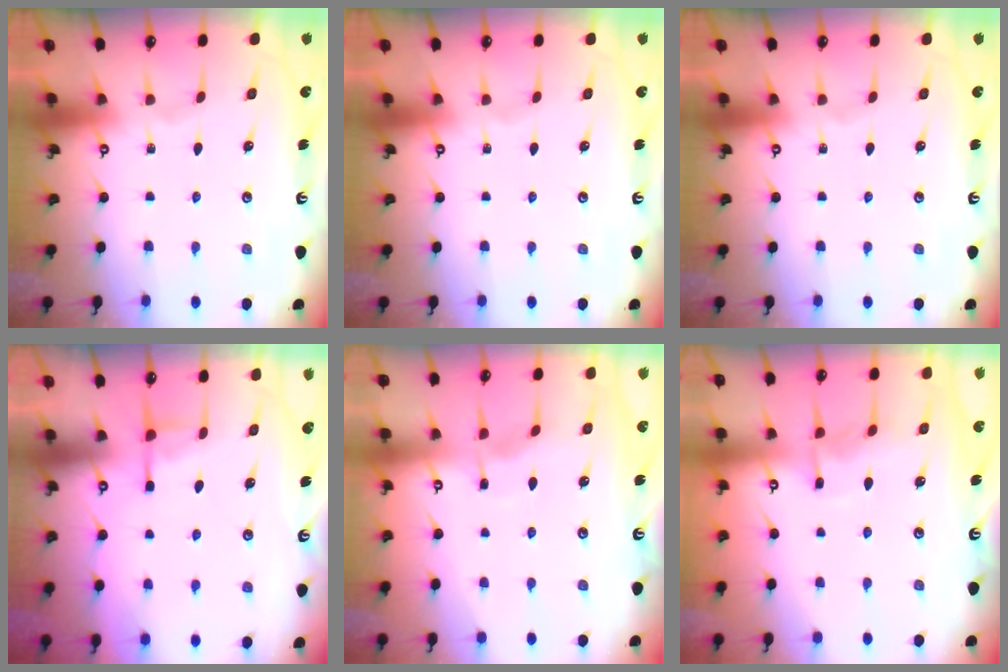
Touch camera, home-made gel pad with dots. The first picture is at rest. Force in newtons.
{"total": 0.0}
{"total": 0.0}
{"total": 4.3, "press": 4.3, "slide": 0.7}
{"total": 3.6, "press": 3.5, "slide": 0.5}
{"total": 6.6, "press": 6.6, "slide": 0.8}